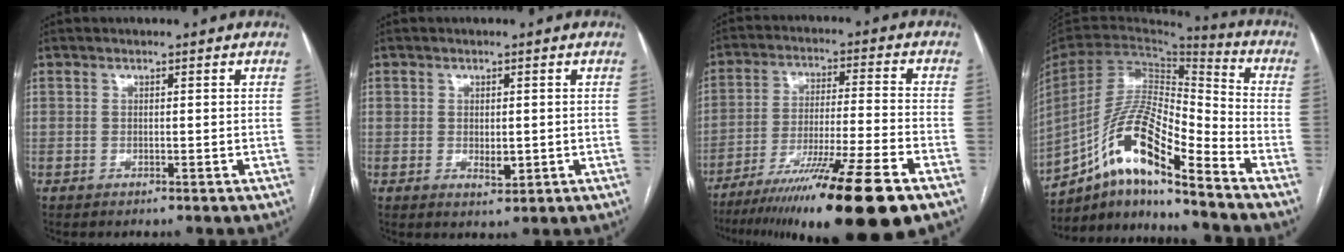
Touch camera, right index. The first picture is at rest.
{"total": 2.7, "force": [-0.2, 1.6, 2.2], "torque": [-0.032, -0.006, 0.003]}
{"total": 20.2, "force": [-14.2, -0.6, 14.4], "torque": [-0.198, -0.040, -0.236]}
{"total": 16.9, "force": [-11.0, 2.8, 12.5], "torque": [-0.247, 0.012, -0.197]}